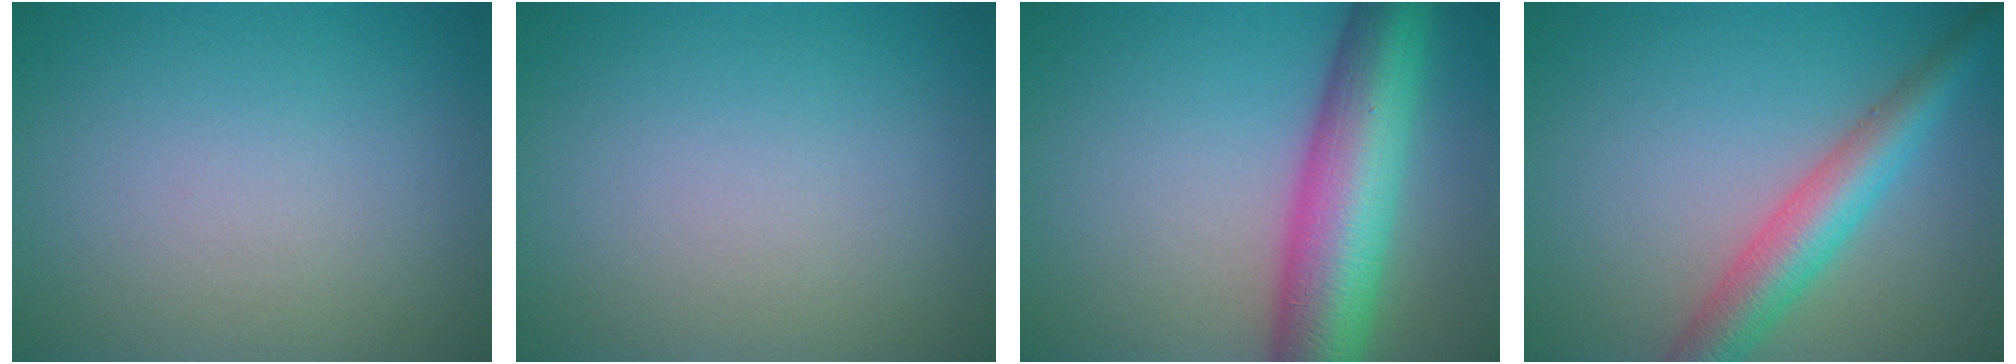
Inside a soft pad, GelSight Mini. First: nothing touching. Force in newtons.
{"total": 0.0}
{"total": 11.0, "press": 11.0, "slide": 0.3}
{"total": 5.2, "press": 5.2, "slide": 0.1}